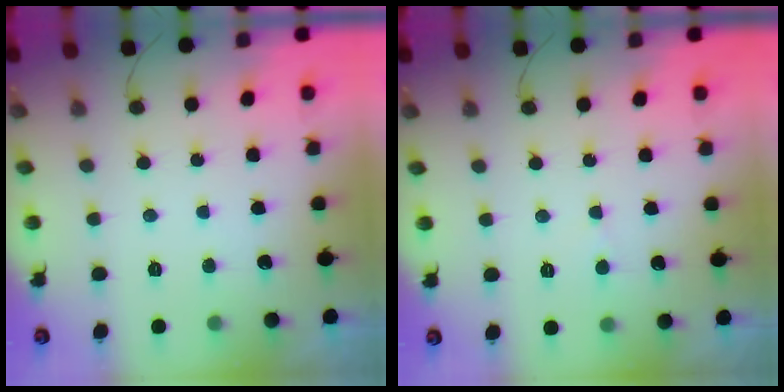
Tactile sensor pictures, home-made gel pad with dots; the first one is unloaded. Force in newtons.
{"total": 2.9, "press": 2.9, "slide": 0.4}